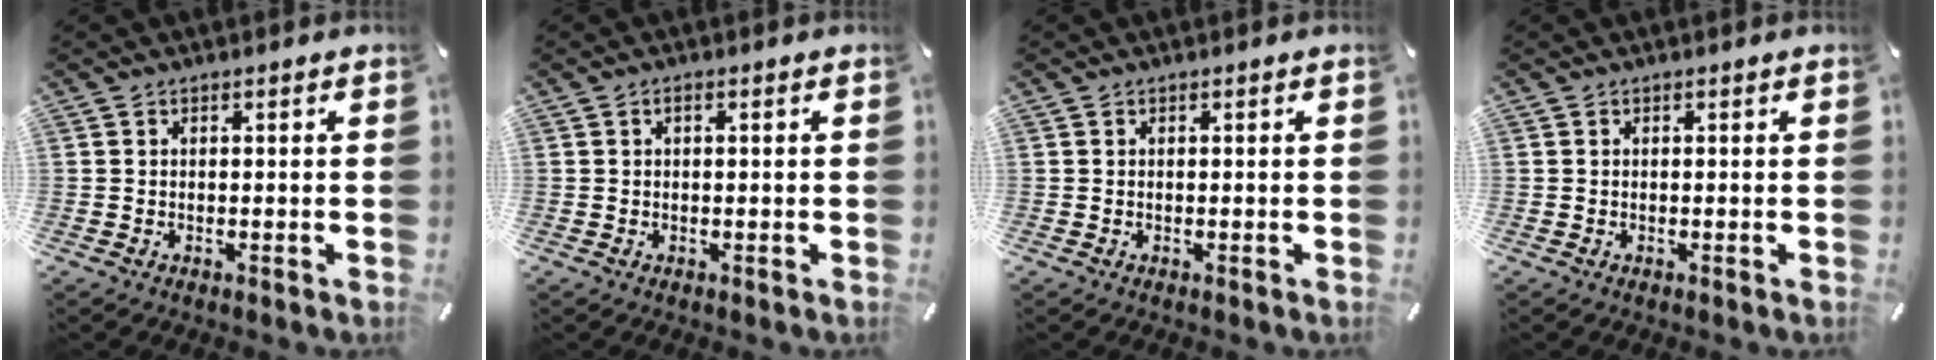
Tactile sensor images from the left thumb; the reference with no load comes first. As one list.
[{"total": 1.2, "force": [0.1, 0.4, 1.2], "torque": [-0.022, 0.002, 0.001]}, {"total": 0.0}, {"total": 0.0}]